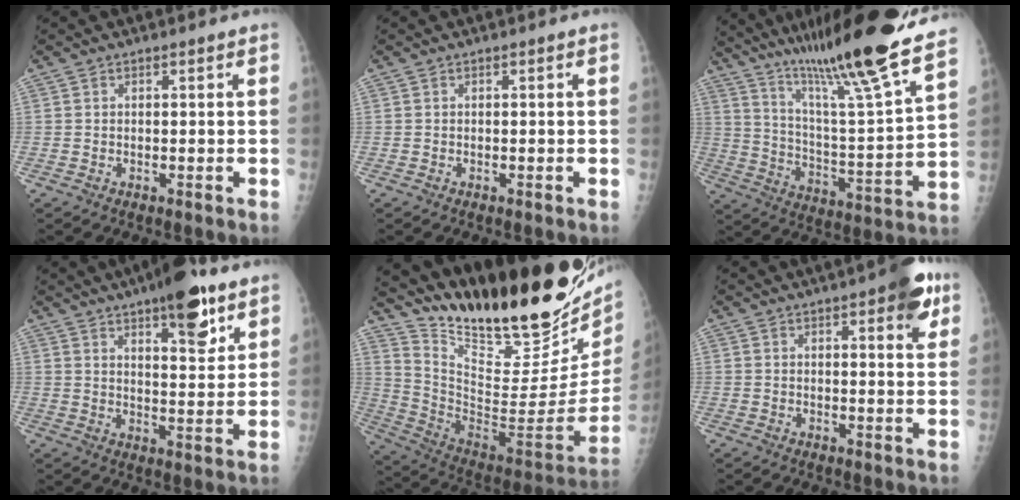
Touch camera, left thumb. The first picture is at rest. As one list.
[{"total": 0.0}, {"total": 26.2, "force": [20.4, 1.0, 16.5], "torque": [-0.252, -0.094, 0.325]}, {"total": 12.9, "force": [7.9, 4.2, 9.2], "torque": [-0.105, -0.039, 0.114]}, {"total": 35.3, "force": [25.3, 10.4, 22.3], "torque": [-0.330, -0.121, 0.391]}, {"total": 8.1, "force": [4.2, 2.5, 6.5], "torque": [-0.063, -0.012, 0.046]}]